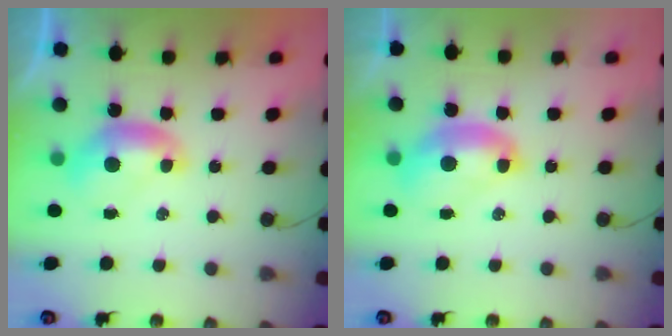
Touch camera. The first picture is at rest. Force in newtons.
{"total": 3.2, "press": 3.2, "slide": 0.2}